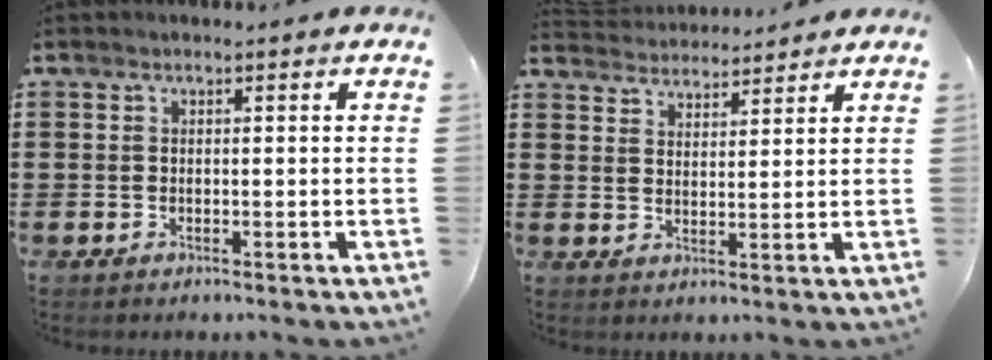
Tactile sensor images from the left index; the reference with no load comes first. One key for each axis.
{"total": 3.9, "fx": 3.9, "fy": 0.4, "fz": -0.1, "tx": -0.013, "ty": -0.014, "tz": 0.072}